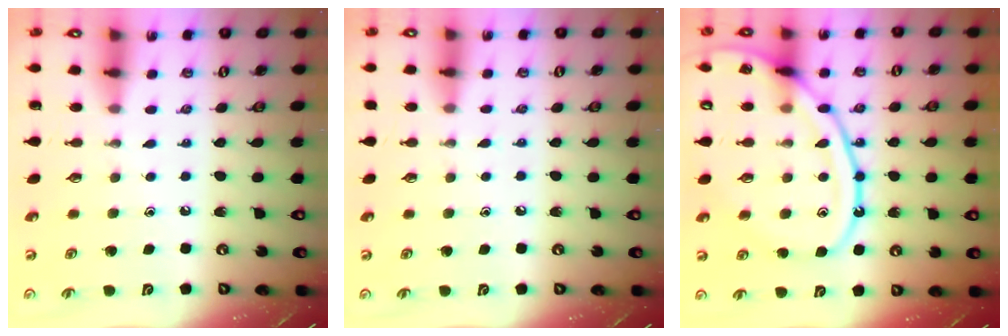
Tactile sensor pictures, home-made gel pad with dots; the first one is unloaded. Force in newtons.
{"total": 3.9, "press": 3.9, "slide": 0.5}
{"total": 18.2, "press": 18.2, "slide": 1.3}